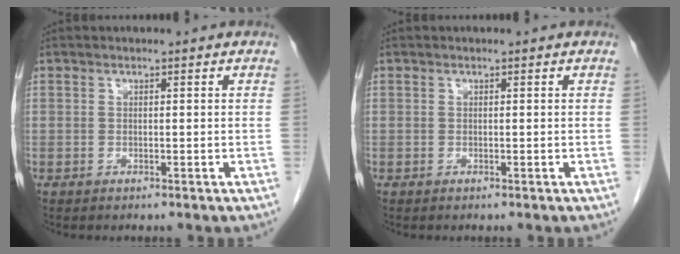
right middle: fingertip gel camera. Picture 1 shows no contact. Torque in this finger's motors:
{"motor_torque": [0.23, -0.17, 0.09, 0.01]}